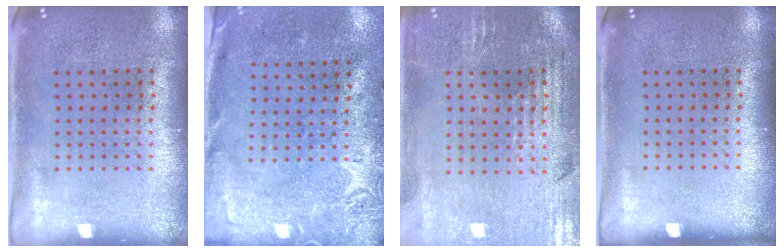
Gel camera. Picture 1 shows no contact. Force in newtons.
{"total": 2.9, "press": 2.2, "slide": 1.8}
{"total": 1.3, "press": 1.3, "slide": 0.3}
{"total": 0.0}